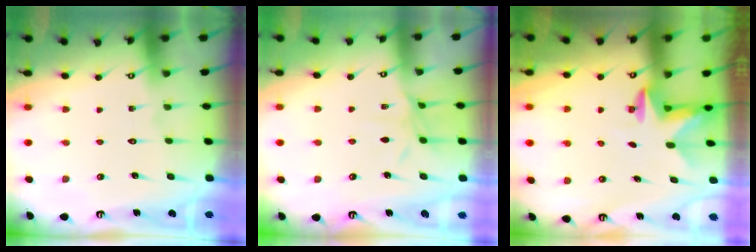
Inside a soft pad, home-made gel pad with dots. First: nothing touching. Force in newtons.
{"total": 6.3, "press": 6.3, "slide": 0.6}
{"total": 2.3, "press": 2.3, "slide": 0.4}